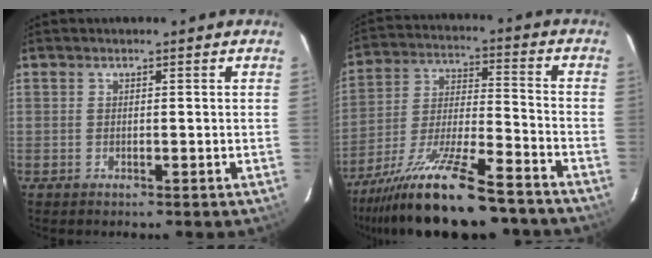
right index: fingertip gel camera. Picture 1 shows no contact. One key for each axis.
{"total": 21.3, "fx": -16.7, "fy": 4.2, "fz": 12.6, "tx": -0.243, "ty": -0.037, "tz": -0.271}